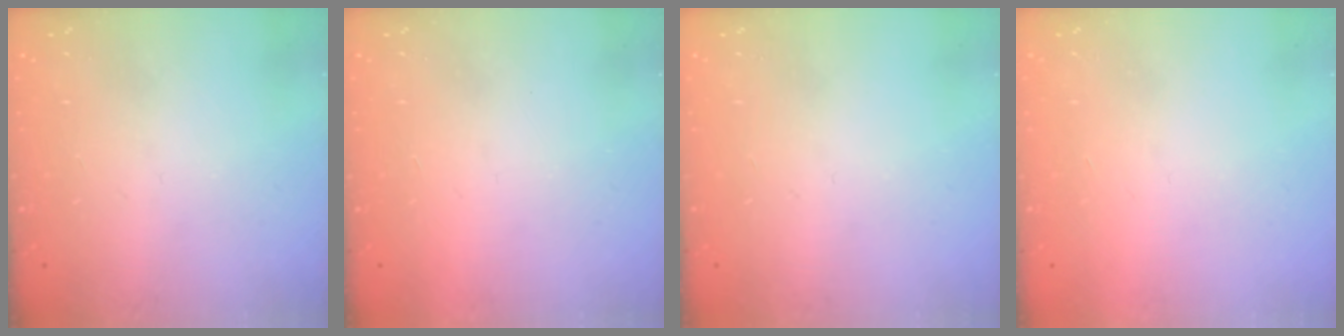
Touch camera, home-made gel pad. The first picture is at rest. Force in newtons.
{"total": 1.6, "press": 1.5, "slide": 0.1}
{"total": 0.0}
{"total": 1.5, "press": 1.5, "slide": 0.1}